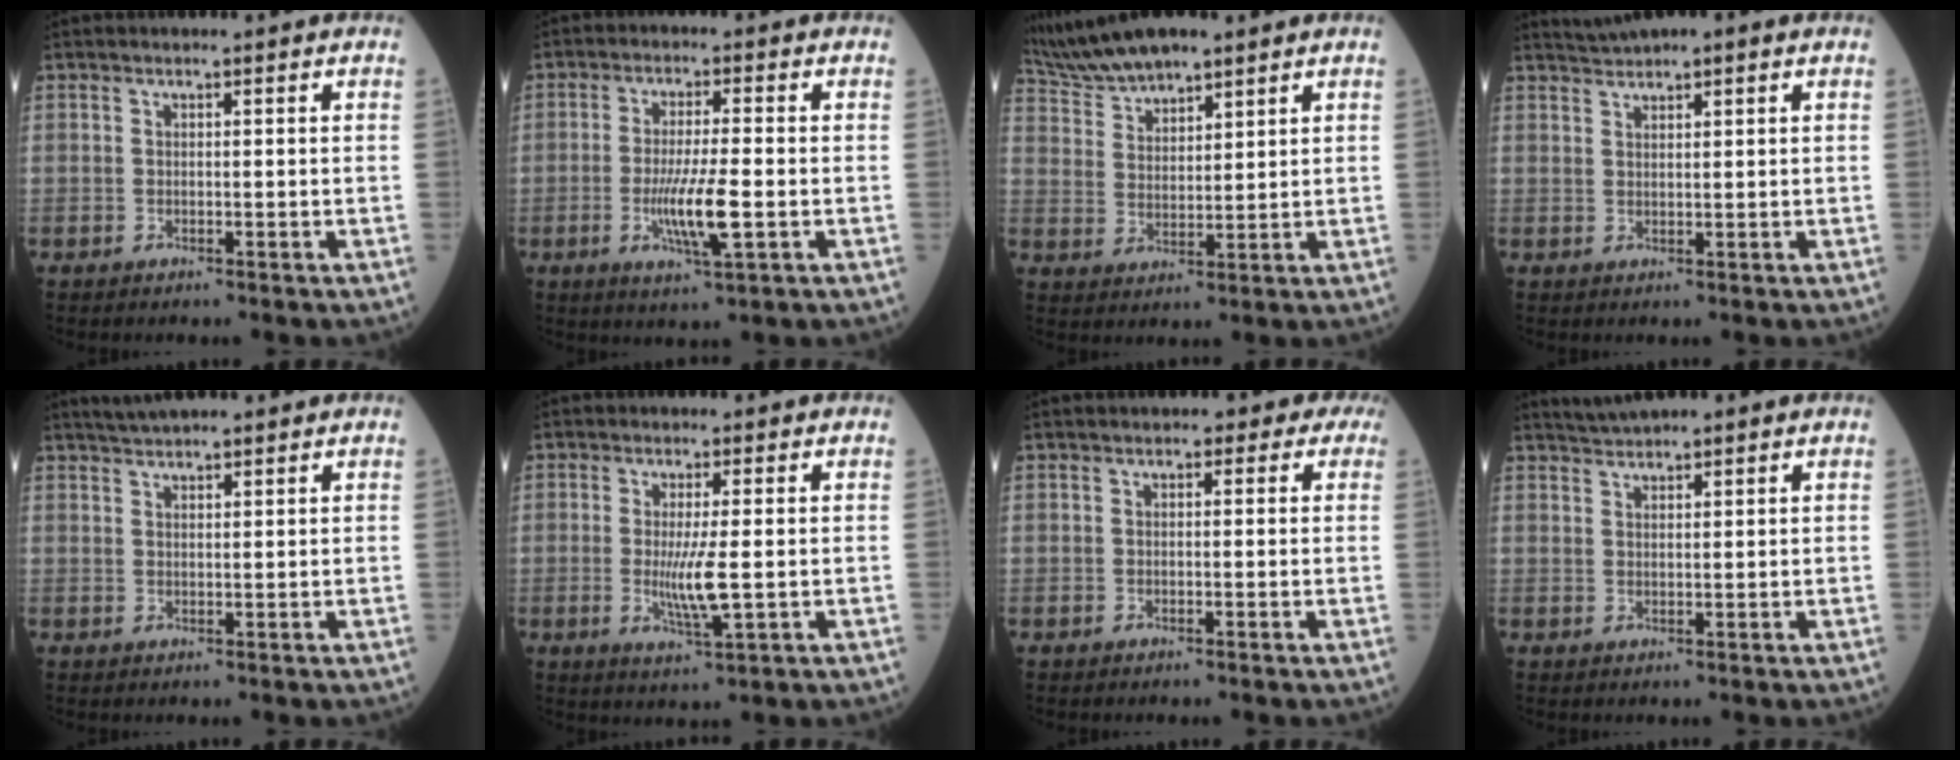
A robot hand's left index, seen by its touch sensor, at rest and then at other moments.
{"total": 7.5, "force": [-1.8, 0.5, 7.2], "torque": [-0.140, -0.015, -0.033]}
{"total": 8.7, "force": [7.8, 1.7, 3.7], "torque": [-0.090, 0.025, 0.157]}
{"total": 3.3, "force": [2.7, 0.1, 1.9], "torque": [-0.044, 0.028, 0.052]}
{"total": 5.5, "force": [4.7, 0.8, 2.6], "torque": [-0.043, 0.036, 0.079]}
{"total": 5.5, "force": [-0.4, 0.4, 5.5], "torque": [-0.113, -0.013, -0.005]}
{"total": 2.4, "force": [1.3, 1.6, 1.3], "torque": [-0.004, 0.009, -0.001]}
{"total": 3.2, "force": [2.9, 0.3, 1.3], "torque": [-0.031, 0.025, 0.055]}